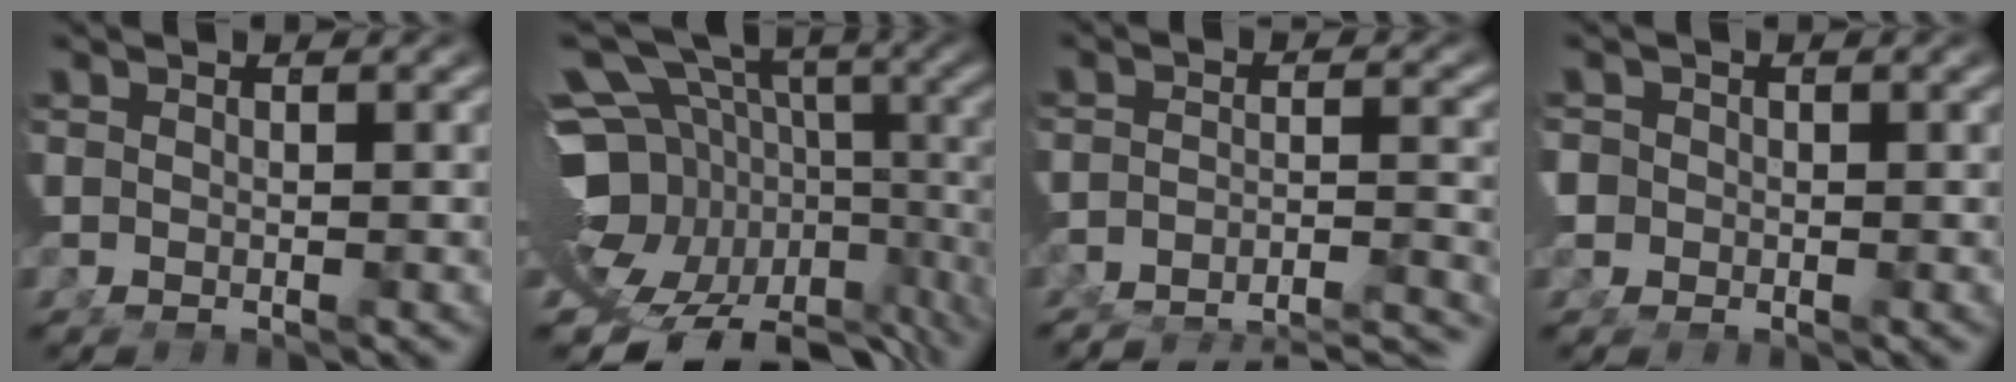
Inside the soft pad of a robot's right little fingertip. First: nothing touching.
{"total": 21.2, "force": [-5.9, 16.0, 12.6], "torque": [-0.213, -0.060, -0.074]}
{"total": 11.9, "force": [-11.2, 3.1, 2.6], "torque": [-0.014, -0.027, -0.169]}
{"total": 2.4, "force": [-0.7, 2.1, 0.8], "torque": [-0.025, -0.013, -0.009]}